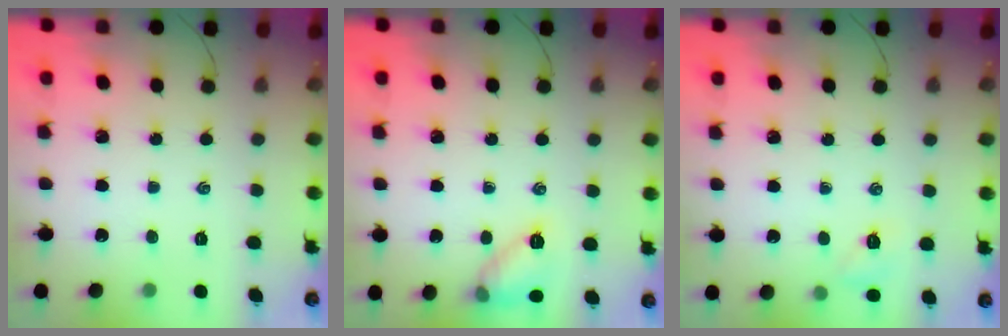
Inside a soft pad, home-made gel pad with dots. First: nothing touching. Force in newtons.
{"total": 9.7, "press": 9.6, "slide": 1.4}
{"total": 5.1, "press": 4.8, "slide": 1.5}